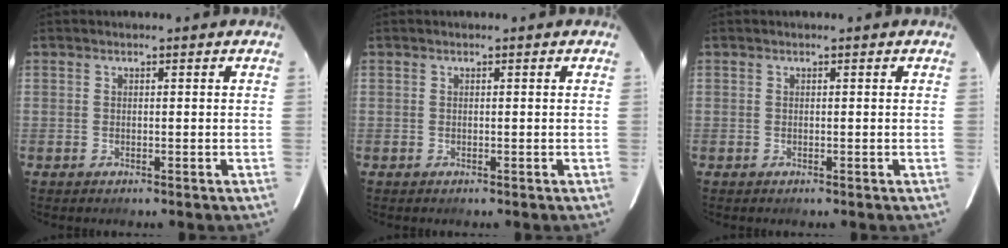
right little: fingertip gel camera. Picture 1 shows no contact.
{"total": 0.0}
{"total": 0.0}